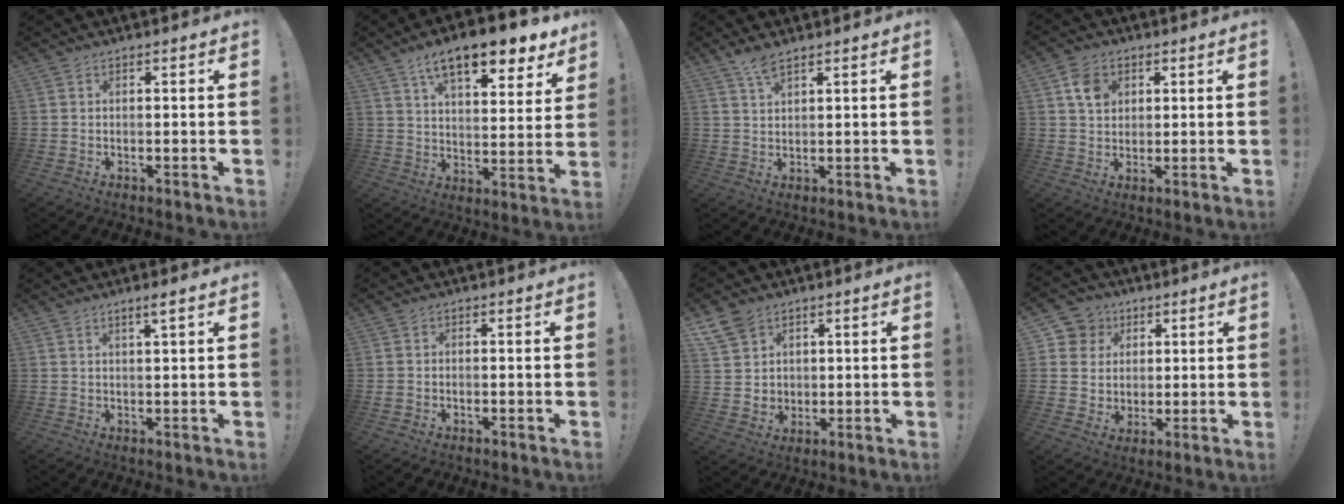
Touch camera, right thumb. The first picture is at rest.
{"total": 14.3, "force": [9.7, 5.0, 9.3], "torque": [-0.146, -0.058, 0.162]}
{"total": 4.2, "force": [3.0, 1.1, 2.7], "torque": [-0.046, -0.016, 0.051]}
{"total": 6.8, "force": [2.9, 5.4, 3.1], "torque": [-0.040, -0.004, 0.054]}
{"total": 2.6, "force": [1.7, -0.1, 2.0], "torque": [-0.035, -0.005, 0.026]}
{"total": 1.1, "force": [-0.6, 0.9, 0.4], "torque": [-0.013, 0.007, -0.009]}
{"total": 9.1, "force": [5.0, 7.0, 2.8], "torque": [-0.051, -0.022, 0.106]}
{"total": 9.5, "force": [2.7, 8.9, 1.9], "torque": [-0.025, -0.011, 0.059]}